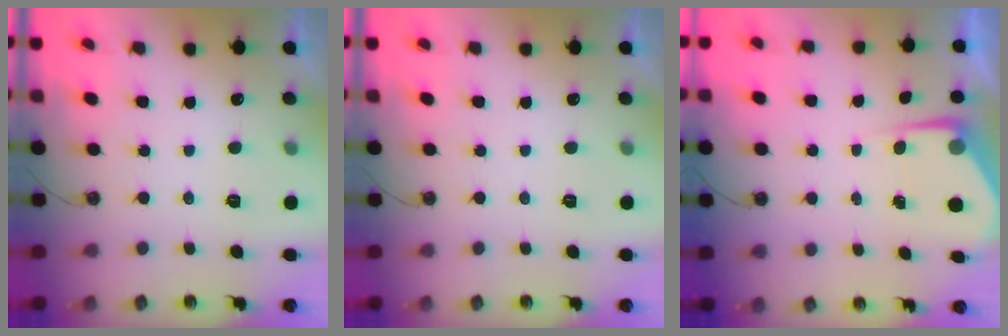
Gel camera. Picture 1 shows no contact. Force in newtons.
{"total": 0.0}
{"total": 4.9, "press": 4.9, "slide": 0.2}